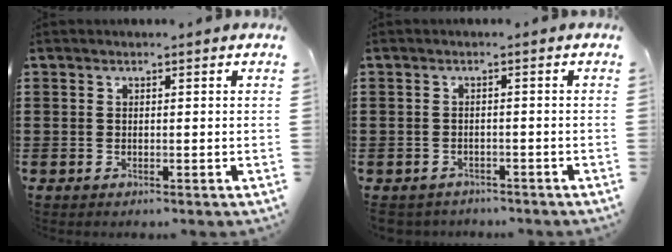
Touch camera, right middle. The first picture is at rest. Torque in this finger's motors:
{"motor_torque": [0.03, -0.01, 0.00, 0.00]}